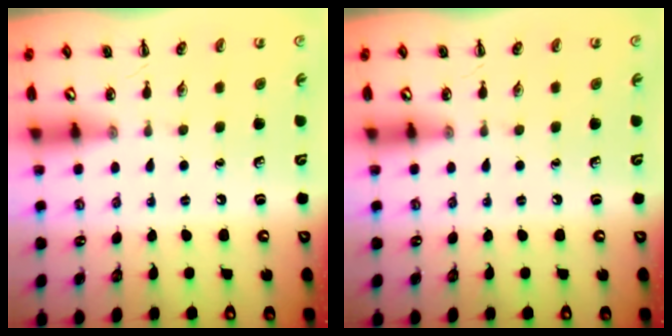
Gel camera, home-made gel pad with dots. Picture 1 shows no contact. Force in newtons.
{"total": 0.0}